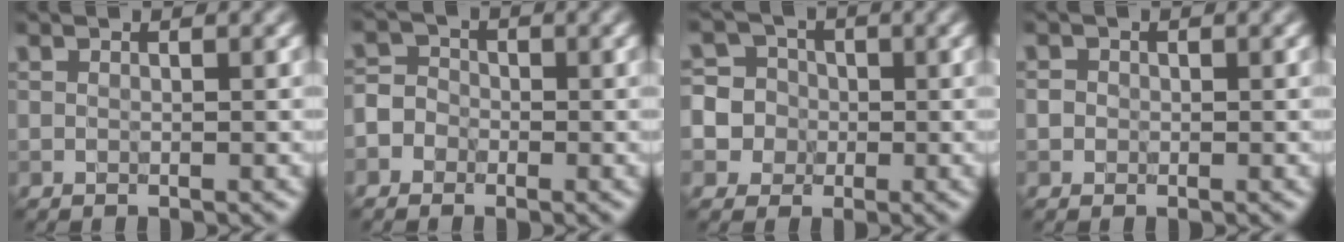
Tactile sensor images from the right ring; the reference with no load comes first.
{"total": 3.4, "force": [-1.6, 2.9, 0.9], "torque": [0.000, 0.011, -0.043]}
{"total": 8.3, "force": [-0.9, 8.0, 2.0], "torque": [-0.054, 0.014, -0.033]}
{"total": 1.0, "force": [0.1, 1.0, 0.3], "torque": [-0.003, -0.003, -0.003]}